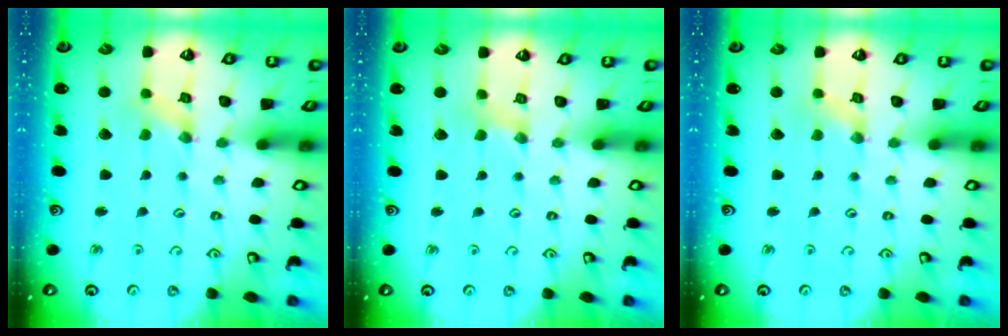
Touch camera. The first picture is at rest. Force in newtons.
{"total": 1.8, "press": 1.8, "slide": 0.4}
{"total": 0.9, "press": 0.9, "slide": 0.2}